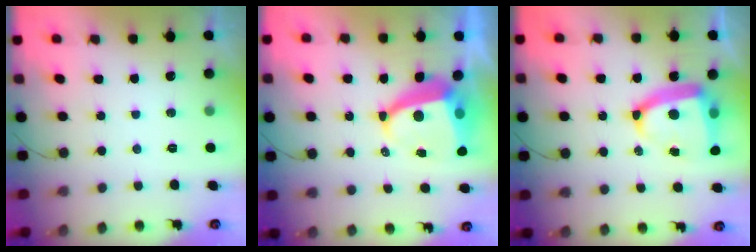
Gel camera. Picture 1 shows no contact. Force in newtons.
{"total": 8.4, "press": 8.3, "slide": 1.0}
{"total": 14.6, "press": 14.5, "slide": 1.7}